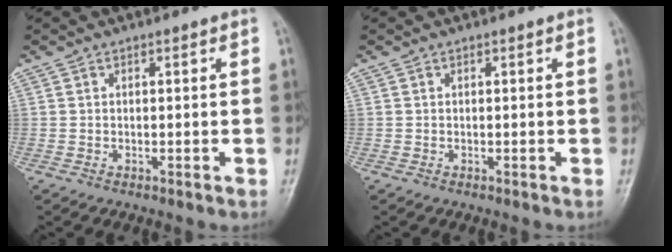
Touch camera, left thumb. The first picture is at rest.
{"total": 0.0}